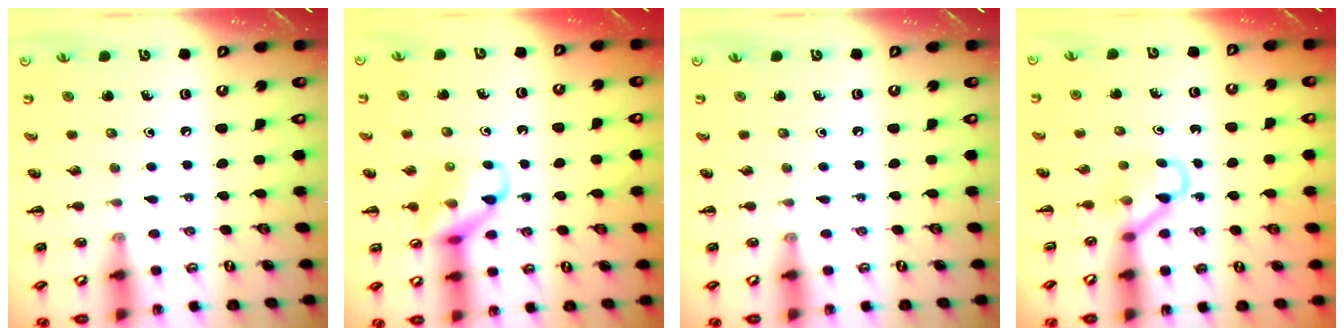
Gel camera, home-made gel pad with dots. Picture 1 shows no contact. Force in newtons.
{"total": 10.5, "press": 10.5, "slide": 0.7}
{"total": 0.0}
{"total": 2.9, "press": 2.8, "slide": 0.9}